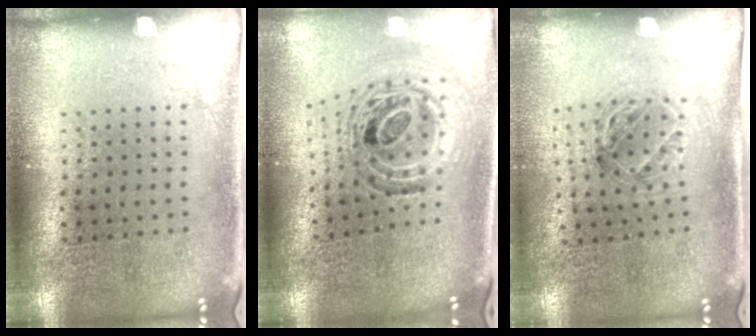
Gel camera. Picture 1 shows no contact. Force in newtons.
{"total": 1.2, "press": 1.1, "slide": 0.5}
{"total": 1.1, "press": 1.1, "slide": 0.2}